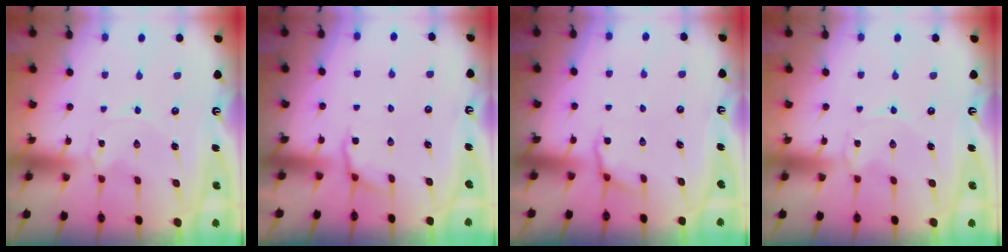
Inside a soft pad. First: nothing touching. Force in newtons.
{"total": 2.8, "press": 2.0, "slide": 2.0}
{"total": 2.8, "press": 2.0, "slide": 2.0}
{"total": 0.0}